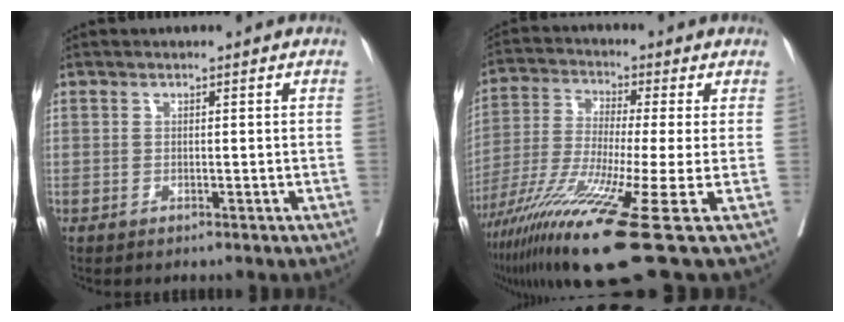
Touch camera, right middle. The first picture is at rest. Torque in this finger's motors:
{"motor_torque": [0.18, -0.98, 0.48, 0.21]}